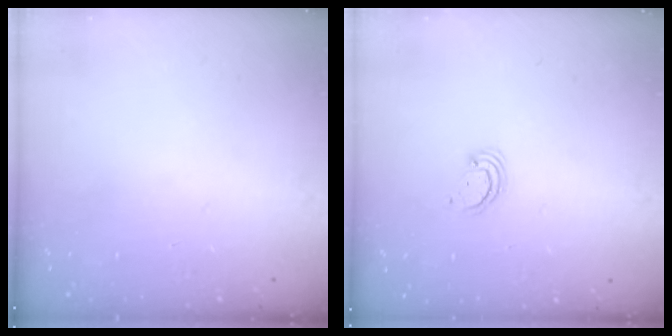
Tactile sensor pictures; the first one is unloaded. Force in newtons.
{"total": 2.3, "press": 2.3, "slide": 0.1}